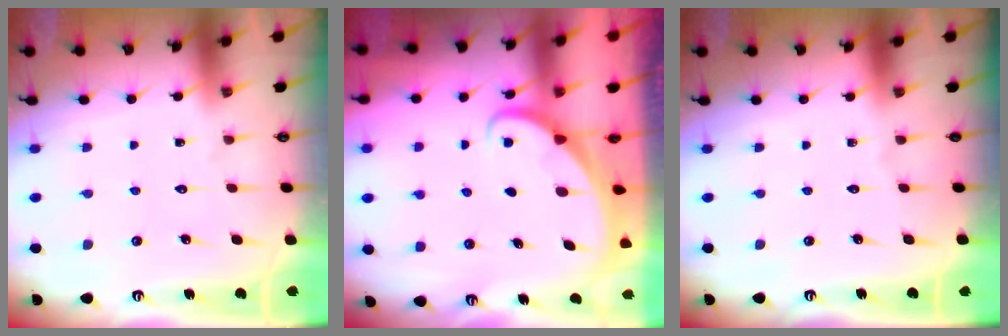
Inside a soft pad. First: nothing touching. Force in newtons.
{"total": 1.9, "press": 1.9, "slide": 0.1}
{"total": 0.0}